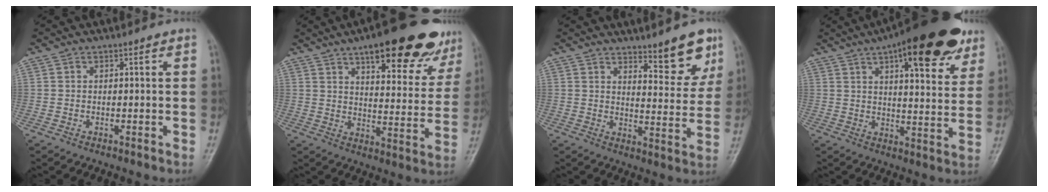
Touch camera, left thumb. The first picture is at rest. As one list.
[{"total": 21.6, "force": [14.0, 7.2, 14.8], "torque": [-0.156, -0.044, 0.190]}, {"total": 9.1, "force": [6.6, 2.7, 5.6], "torque": [-0.045, -0.050, 0.096]}, {"total": 21.4, "force": [12.2, 7.4, 16.0], "torque": [-0.196, -0.028, 0.171]}]